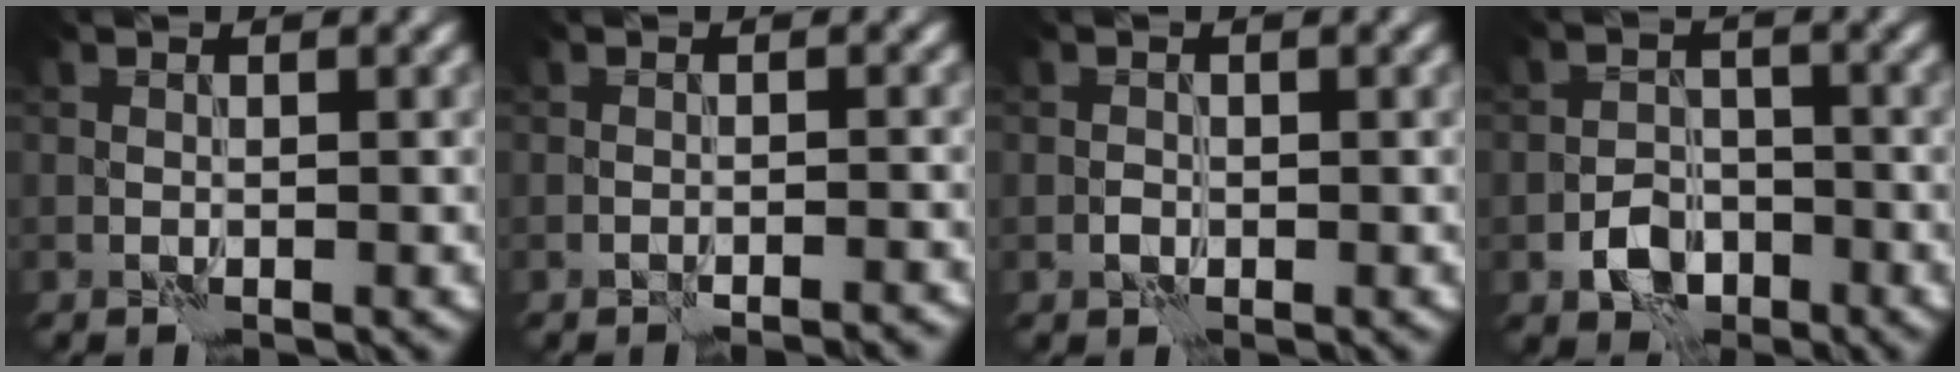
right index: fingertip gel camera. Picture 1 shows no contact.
{"total": 2.5, "force": [-2.4, 0.0, 0.7], "torque": [-0.012, 0.009, -0.034]}
{"total": 0.6, "force": [-0.3, 0.5, 0.2], "torque": [-0.002, 0.000, -0.007]}
{"total": 3.5, "force": [-2.0, 2.5, 1.6], "torque": [-0.022, 0.001, -0.040]}